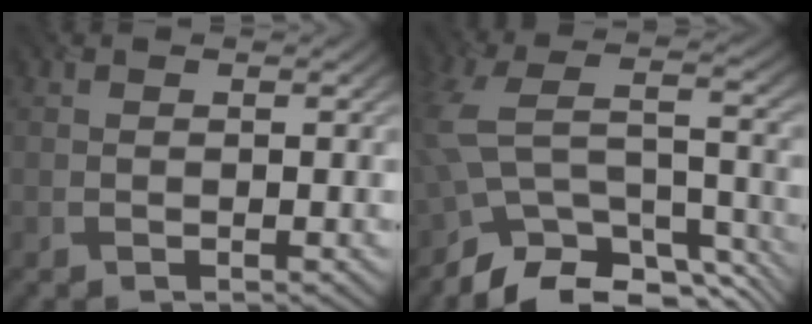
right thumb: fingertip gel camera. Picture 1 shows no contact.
{"total": 11.8, "force": [-8.2, 5.5, 6.5], "torque": [-0.135, -0.005, -0.140]}